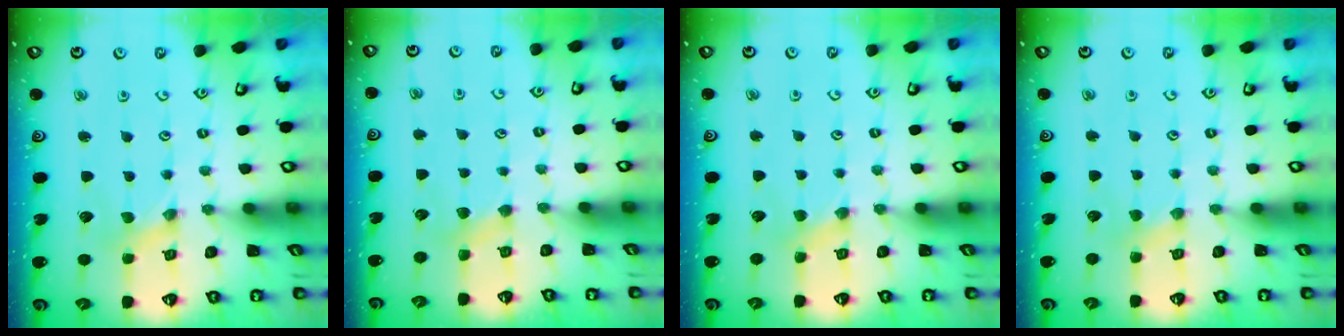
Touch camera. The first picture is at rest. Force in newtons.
{"total": 3.8, "press": 3.8, "slide": 0.7}
{"total": 2.2, "press": 2.2, "slide": 0.5}
{"total": 2.3, "press": 2.3, "slide": 0.4}